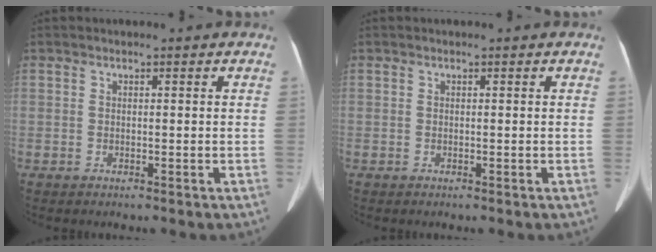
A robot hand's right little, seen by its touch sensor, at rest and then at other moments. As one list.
[{"total": 0.0}]